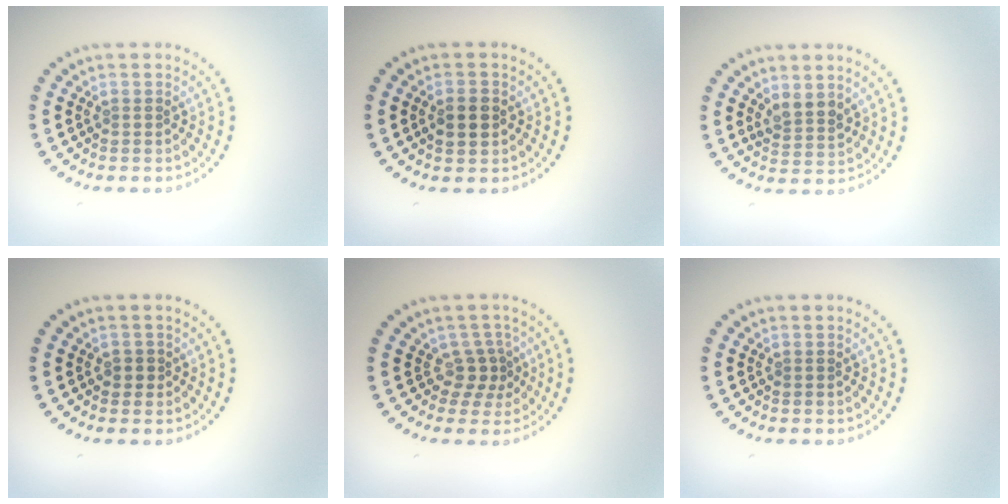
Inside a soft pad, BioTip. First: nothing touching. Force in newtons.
{"total": 2.5, "press": 2.4, "slide": 0.3}
{"total": 2.2, "press": 2.0, "slide": 1.0}
{"total": 1.0, "press": 0.9, "slide": 0.4}
{"total": 2.0, "press": 1.4, "slide": 1.4}
{"total": 0.0}